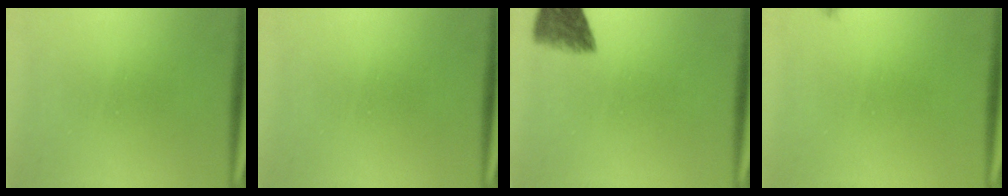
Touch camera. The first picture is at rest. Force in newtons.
{"total": 0.0}
{"total": 5.6}
{"total": 0.7}